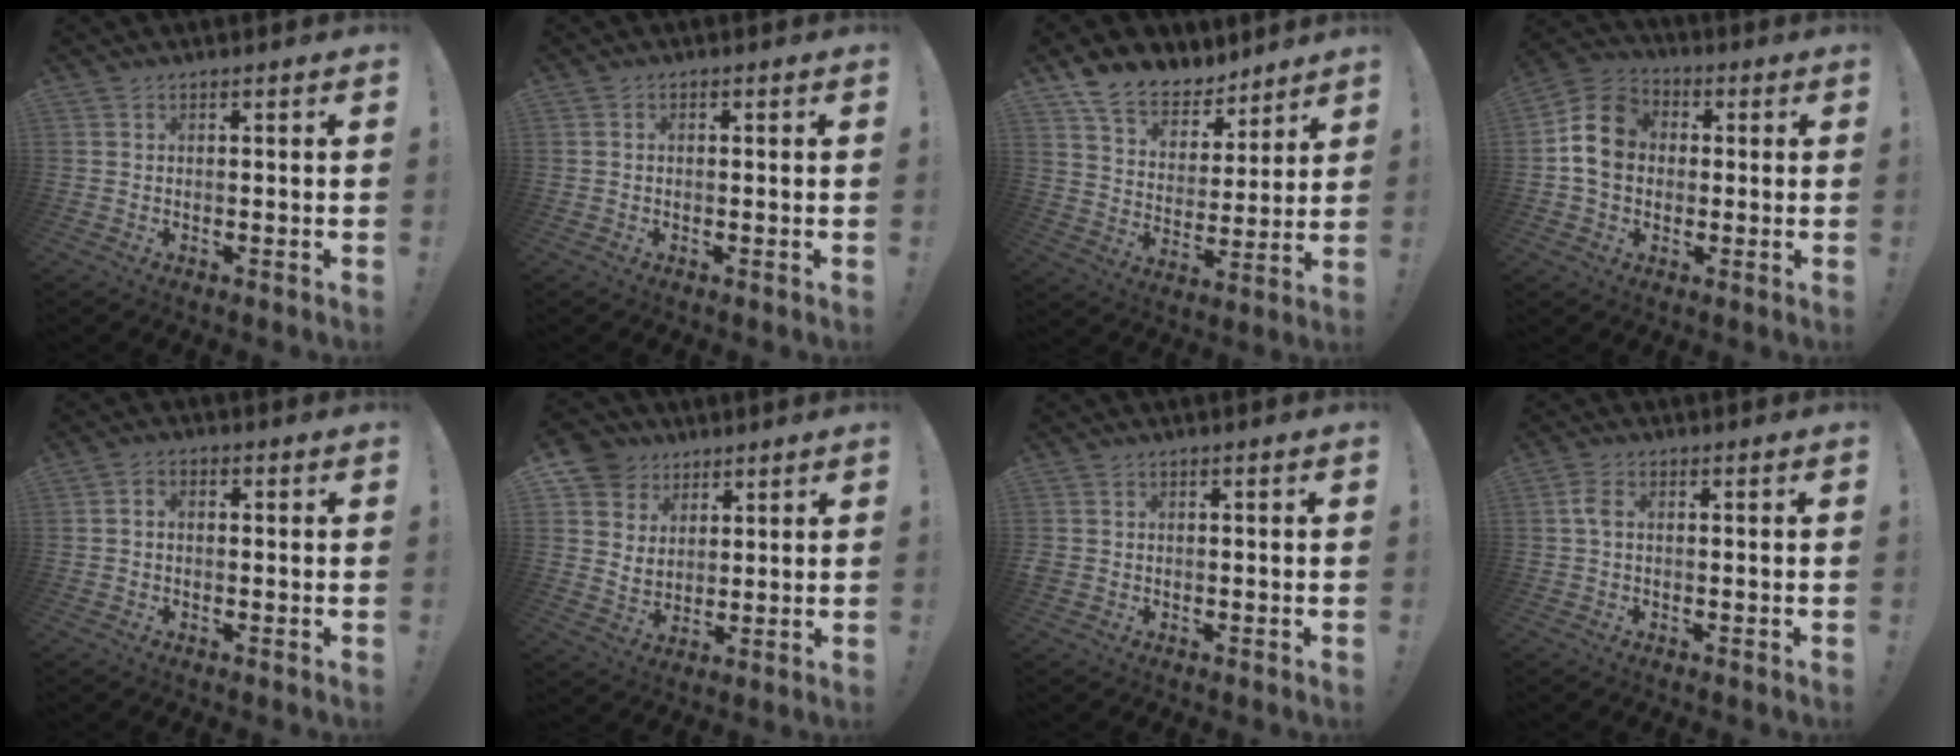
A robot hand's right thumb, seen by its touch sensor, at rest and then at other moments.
{"total": 0.7, "force": [-0.3, 0.4, 0.5], "torque": [-0.015, 0.005, -0.006]}
{"total": 11.8, "force": [9.6, 6.0, 3.1], "torque": [-0.065, -0.073, 0.182]}
{"total": 12.7, "force": [0.9, 10.4, 7.1], "torque": [-0.116, 0.017, 0.025]}
{"total": 1.7, "force": [-0.7, 1.1, 1.2], "torque": [-0.025, 0.009, -0.013]}
{"total": 8.8, "force": [4.9, 7.1, 1.5], "torque": [-0.021, -0.037, 0.098]}
{"total": 1.4, "force": [-0.1, 1.3, 0.5], "torque": [-0.015, 0.005, 0.000]}
{"total": 3.3, "force": [0.1, 1.7, 2.8], "torque": [-0.053, 0.009, 0.005]}